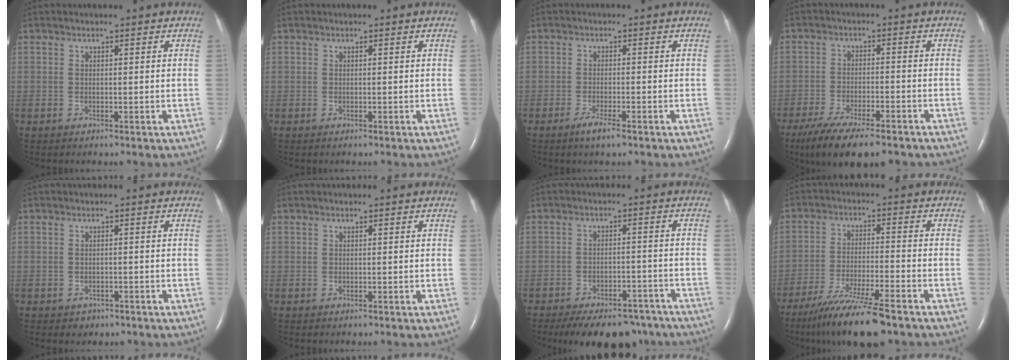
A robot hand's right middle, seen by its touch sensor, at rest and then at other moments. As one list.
[{"total": 0.0}, {"total": 2.6, "force": [-1.8, 0.3, 1.9], "torque": [-0.044, -0.005, -0.033]}, {"total": 13.4, "force": [-10.3, 3.2, 8.0], "torque": [-0.140, -0.026, -0.161]}, {"total": 1.4, "force": [-0.8, 1.1, 0.2], "torque": [-0.008, 0.003, -0.006]}, {"total": 0.0}, {"total": 15.6, "force": [-12.5, 6.9, 6.2], "torque": [-0.110, 0.002, -0.161]}, {"total": 11.7, "force": [-8.9, 0.5, 7.6], "torque": [-0.136, -0.036, -0.149]}]